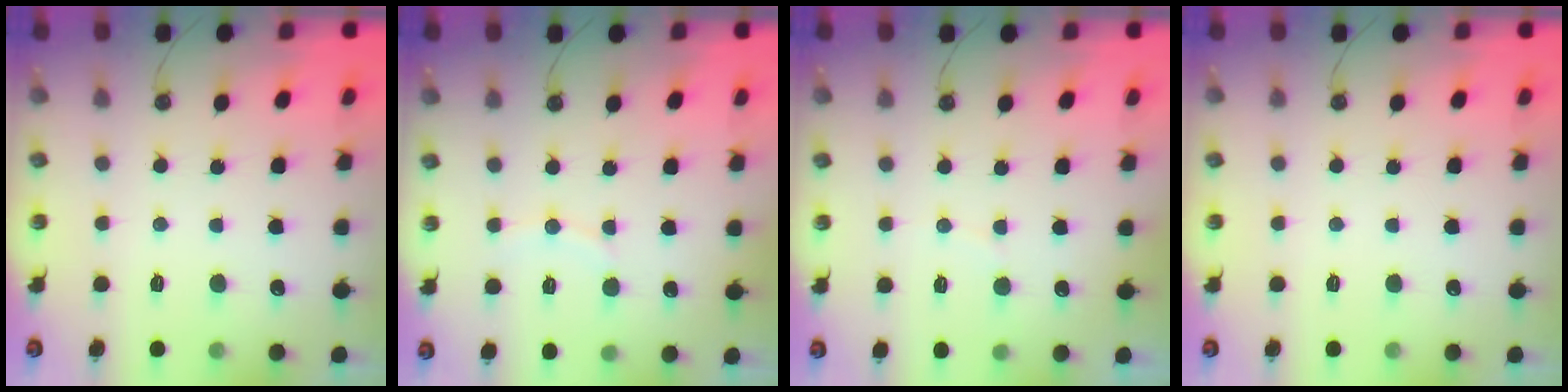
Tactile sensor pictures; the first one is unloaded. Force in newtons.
{"total": 5.2, "press": 5.1, "slide": 0.7}
{"total": 2.9, "press": 2.6, "slide": 1.2}
{"total": 0.0}